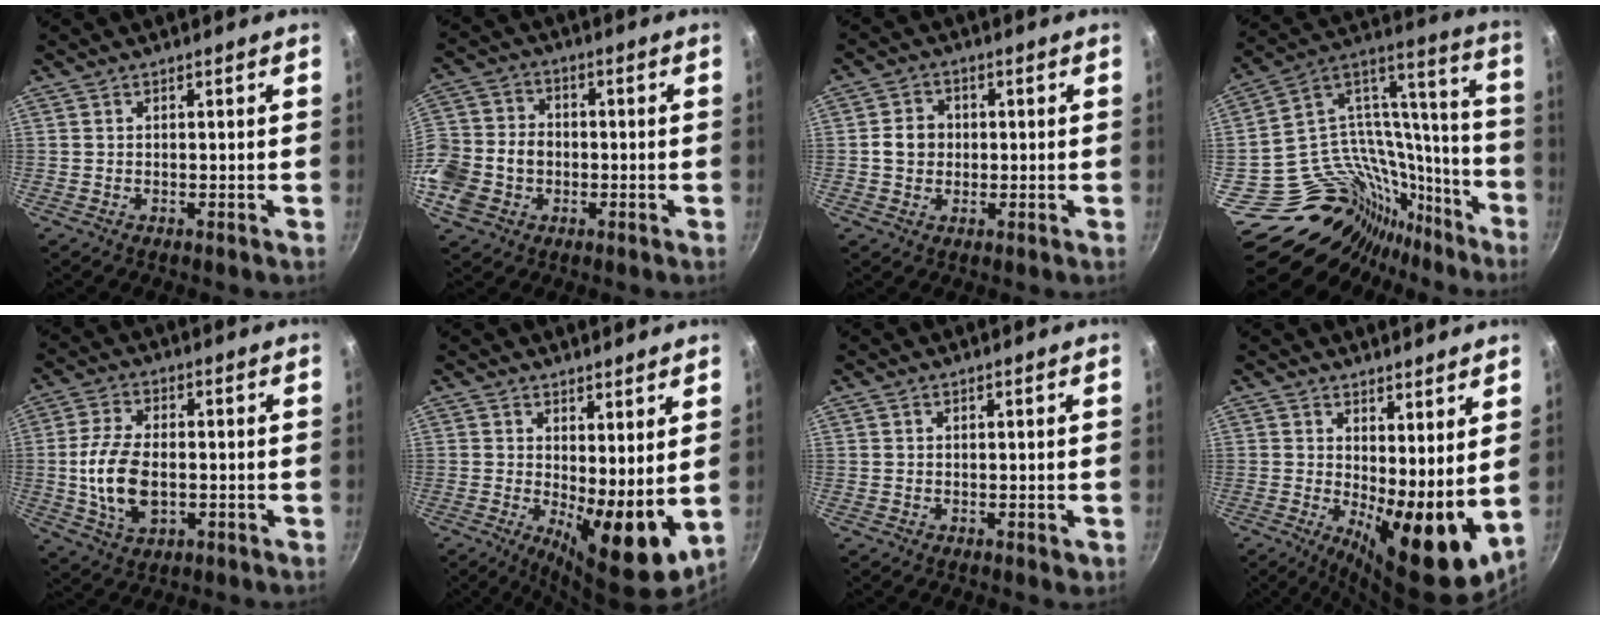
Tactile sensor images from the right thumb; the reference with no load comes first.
{"total": 14.4, "force": [-3.3, 11.8, 7.6], "torque": [-0.153, 0.032, -0.070]}
{"total": 4.9, "force": [0.0, 4.3, 2.3], "torque": [-0.017, 0.009, -0.007]}
{"total": 28.0, "force": [-12.7, 20.2, 14.6], "torque": [-0.172, 0.127, -0.194]}
{"total": 10.8, "force": [-1.0, 6.2, 8.8], "torque": [-0.172, 0.006, -0.017]}
{"total": 10.7, "force": [1.5, 4.1, 9.8], "torque": [-0.126, -0.029, 0.029]}
{"total": 1.0, "force": [0.3, 0.6, 0.7], "torque": [-0.003, 0.000, 0.005]}
{"total": 13.9, "force": [2.4, 5.5, 12.5], "torque": [-0.153, -0.030, 0.044]}